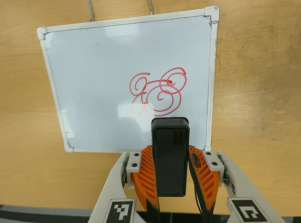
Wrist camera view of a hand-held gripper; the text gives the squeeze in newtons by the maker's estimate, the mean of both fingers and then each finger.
{"total": 4.0, "left": 2.9, "right": 5.2}